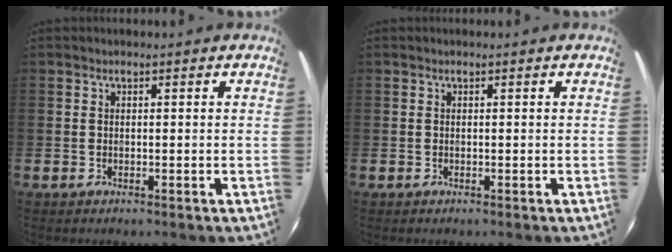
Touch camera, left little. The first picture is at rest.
{"total": 0.0}